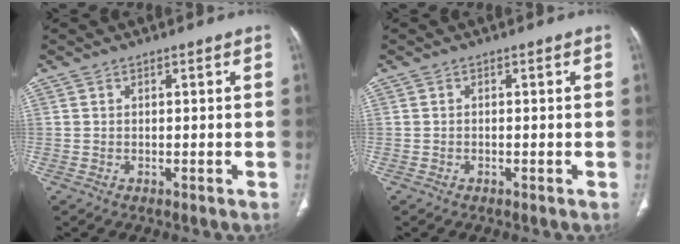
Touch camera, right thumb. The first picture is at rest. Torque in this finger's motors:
{"motor_torque": [0.04, 0.14, -0.26, 0.07, -0.02]}